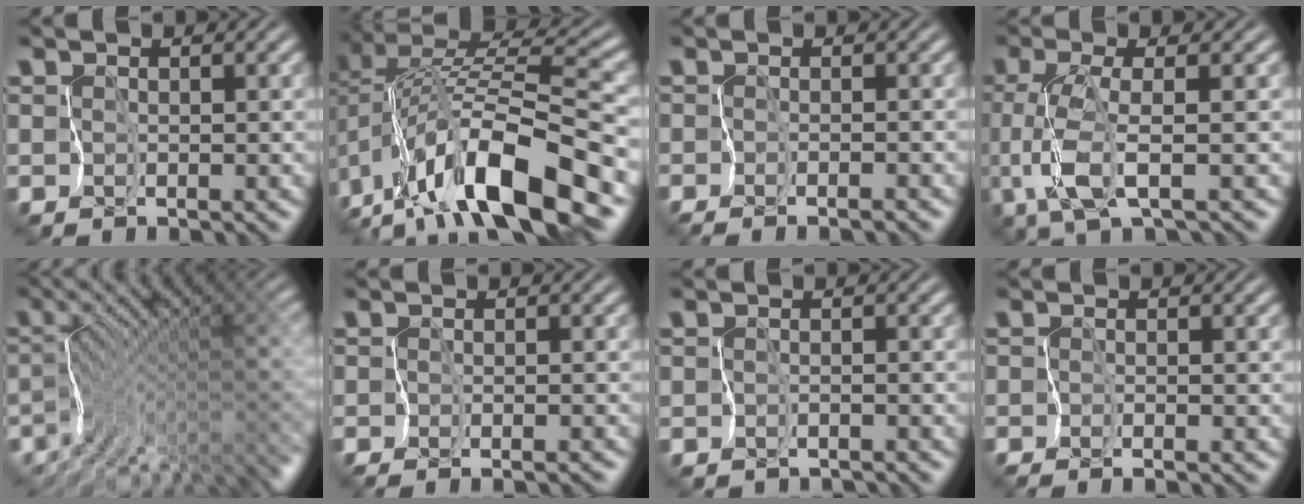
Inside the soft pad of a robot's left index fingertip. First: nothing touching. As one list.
[{"total": 12.4, "force": [-6.2, 4.0, 9.9], "torque": [-0.189, 0.010, -0.112]}, {"total": 1.2, "force": [-1.0, -0.7, 0.2], "torque": [-0.011, -0.004, -0.025]}, {"total": 3.9, "force": [-0.7, -0.1, 3.8], "torque": [-0.102, -0.005, -0.018]}, {"total": 8.5, "force": [-4.7, 2.9, 6.4], "torque": [-0.110, 0.000, -0.059]}, {"total": 1.3, "force": [-1.1, -0.7, 0.2], "torque": [-0.006, -0.006, -0.024]}, {"total": 1.5, "force": [-1.5, 0.1, 0.0], "torque": [0.004, -0.005, -0.026]}, {"total": 1.1, "force": [-0.6, -0.9, 0.2], "torque": [-0.015, -0.002, -0.020]}]